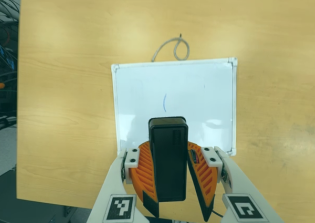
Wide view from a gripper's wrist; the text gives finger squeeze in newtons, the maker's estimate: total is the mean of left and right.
{"total": 8.8, "left": 9.3, "right": 8.2}